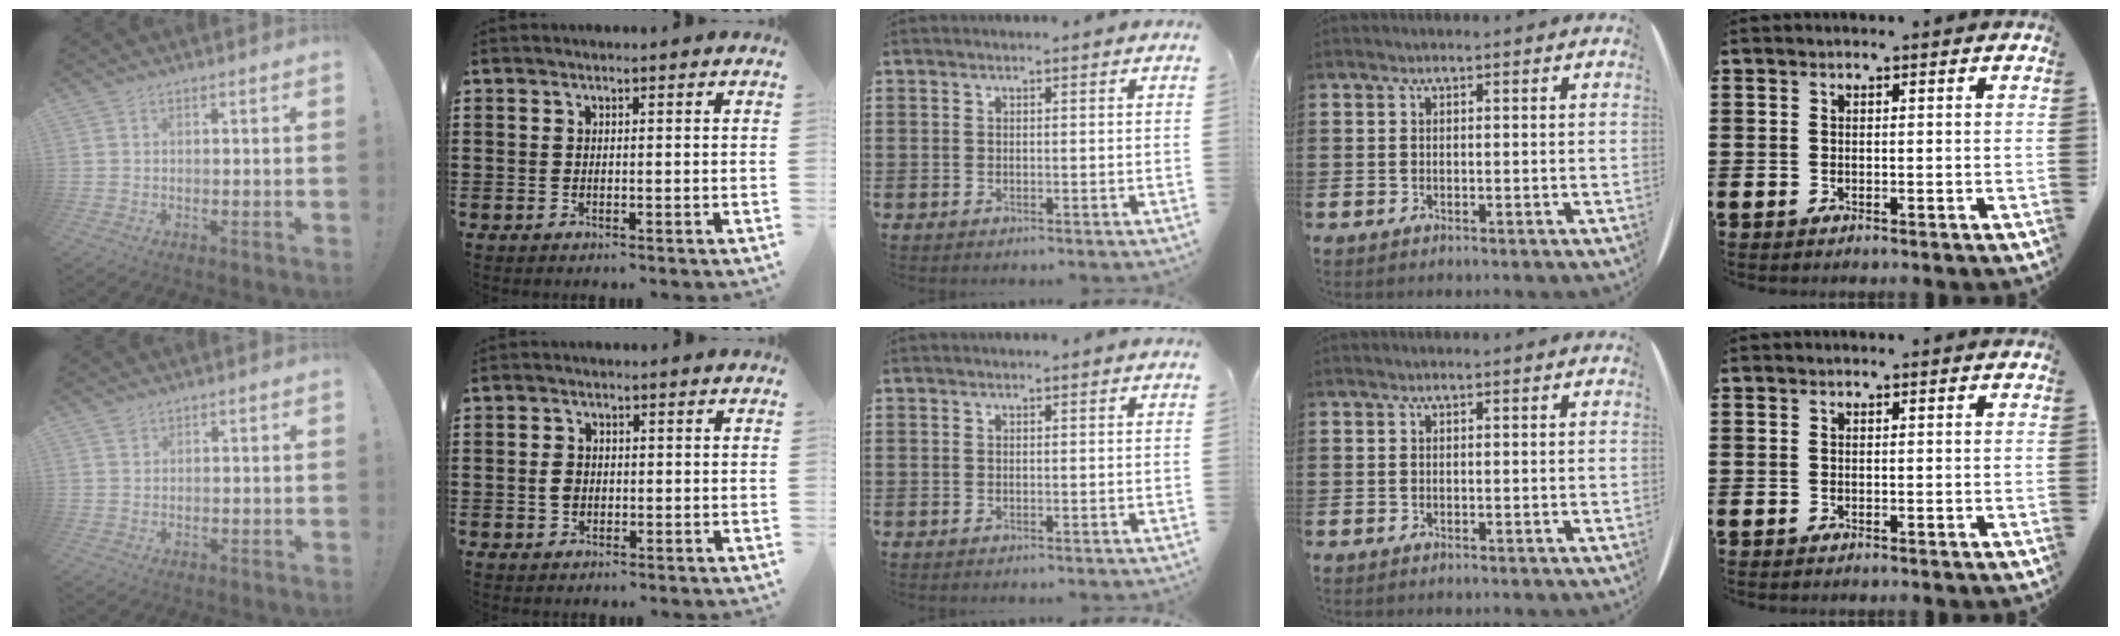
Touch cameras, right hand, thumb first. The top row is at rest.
{"thumb": {"total": 1.2, "force": [0.9, 0.7, 0.2], "torque": [-0.005, 0.000, 0.018]}, "index": {"total": 2.2, "force": [-0.1, 1.7, 1.5], "torque": [-0.031, 0.005, -0.003]}}